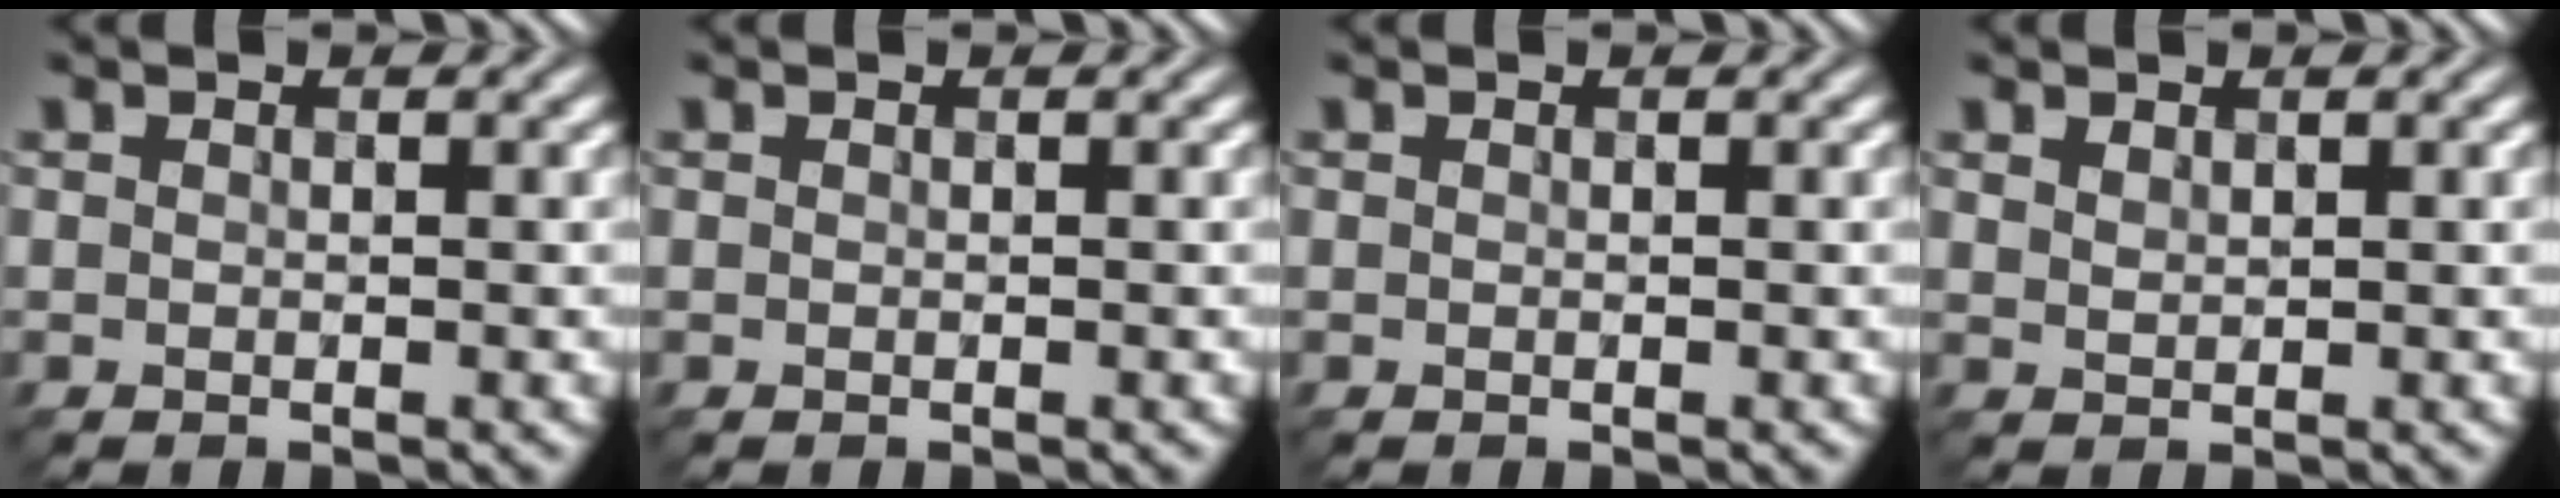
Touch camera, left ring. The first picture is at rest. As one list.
[{"total": 0.0}, {"total": 0.0}, {"total": 0.9, "force": [0.7, 0.4, 0.4], "torque": [-0.013, -0.001, 0.018]}]